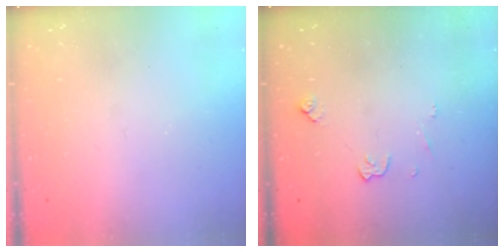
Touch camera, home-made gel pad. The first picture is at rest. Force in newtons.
{"total": 4.8, "press": 4.7, "slide": 0.7}